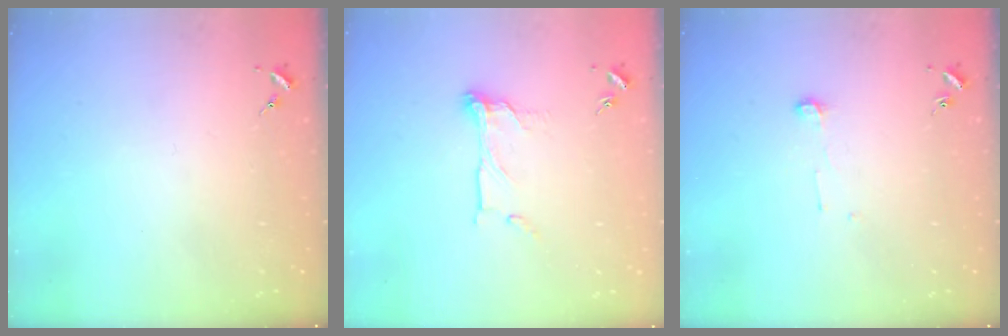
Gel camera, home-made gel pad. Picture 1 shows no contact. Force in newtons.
{"total": 9.4, "press": 9.4, "slide": 0.3}
{"total": 3.9, "press": 3.9, "slide": 0.3}